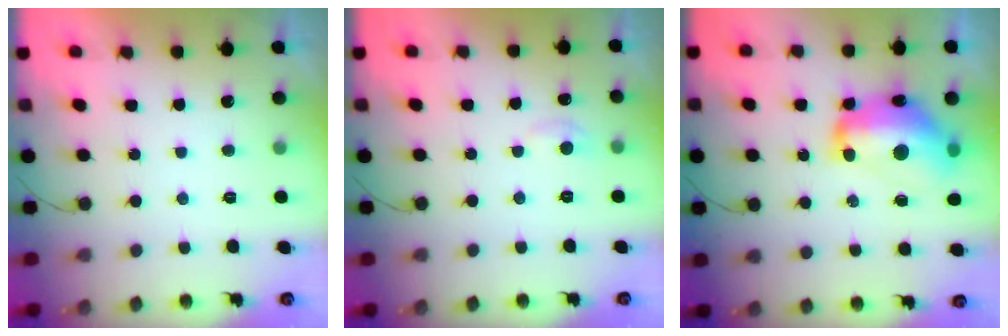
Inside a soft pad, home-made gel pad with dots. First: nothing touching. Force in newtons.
{"total": 5.8, "press": 5.8, "slide": 0.7}
{"total": 16.8, "press": 16.7, "slide": 1.0}